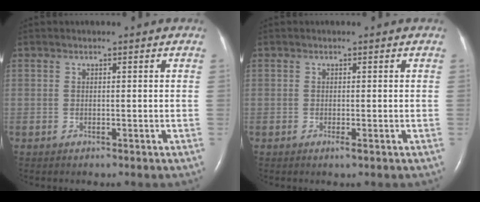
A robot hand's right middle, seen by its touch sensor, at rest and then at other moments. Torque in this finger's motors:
{"motor_torque": [-0.05, 0.05, -0.09, -0.06]}